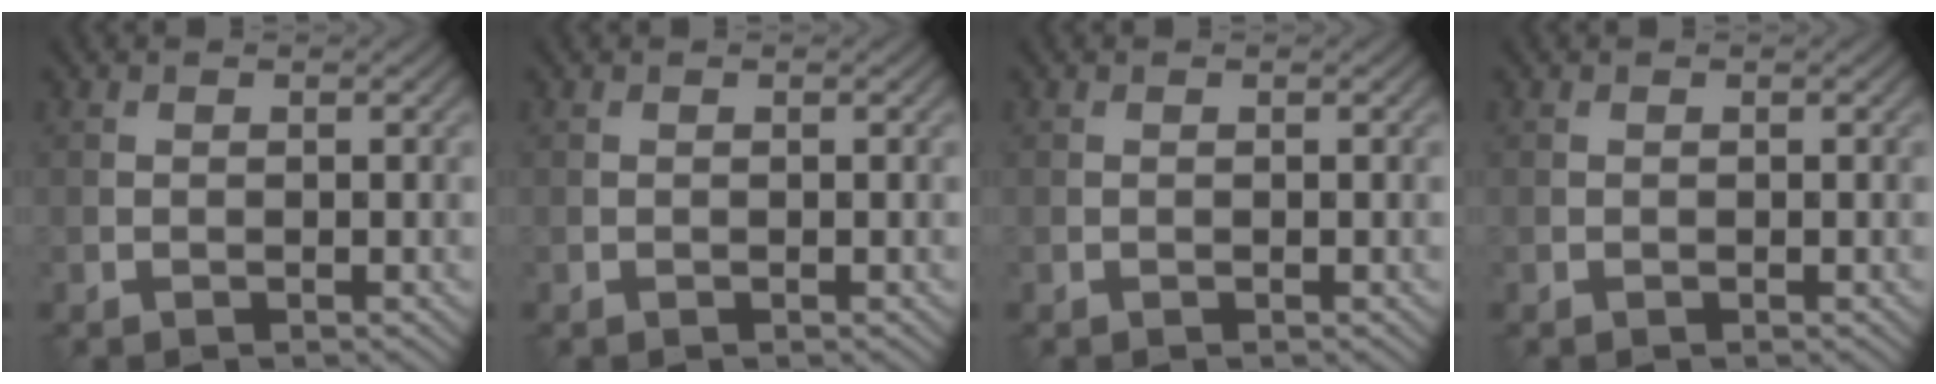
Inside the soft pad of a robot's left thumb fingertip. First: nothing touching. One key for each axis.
{"total": 0.0}
{"total": 0.0}
{"total": 0.0}